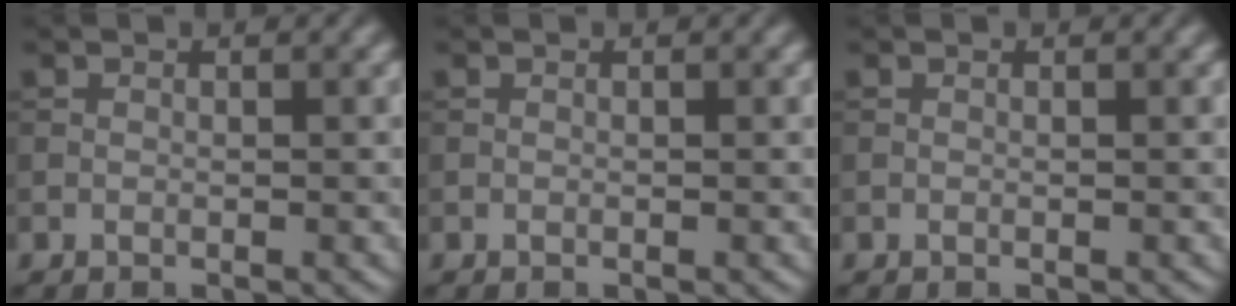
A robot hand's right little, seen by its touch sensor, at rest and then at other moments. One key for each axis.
{"total": 0.0}
{"total": 0.0}